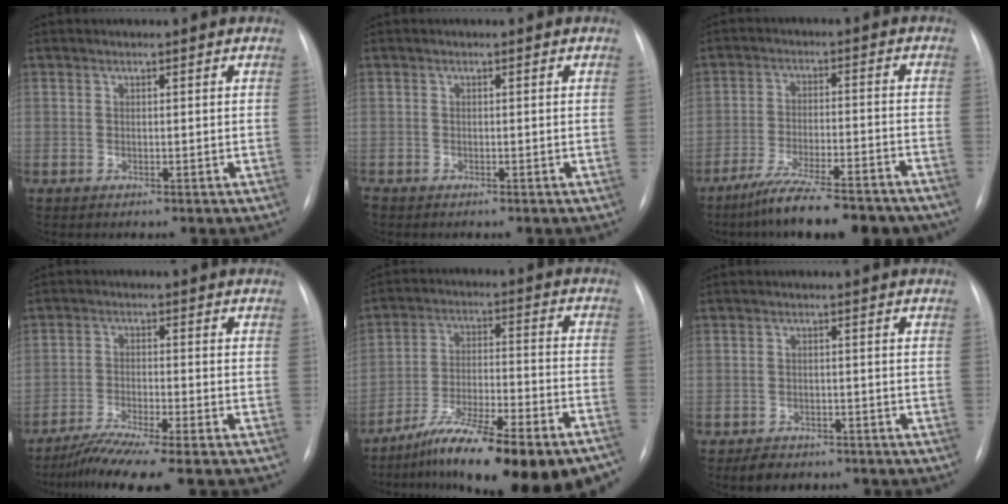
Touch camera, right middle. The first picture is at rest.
{"total": 0.6, "force": [-0.5, 0.3, 0.3], "torque": [-0.002, 0.000, -0.009]}
{"total": 15.6, "force": [-12.9, 2.5, 8.5], "torque": [-0.124, -0.011, -0.197]}
{"total": 7.7, "force": [-6.3, -0.8, 4.4], "torque": [-0.075, -0.028, -0.110]}
{"total": 22.5, "force": [-17.7, 2.5, 13.6], "torque": [-0.161, 0.007, -0.275]}
{"total": 4.5, "force": [-3.5, 2.5, 1.4], "torque": [-0.024, 0.000, -0.047]}